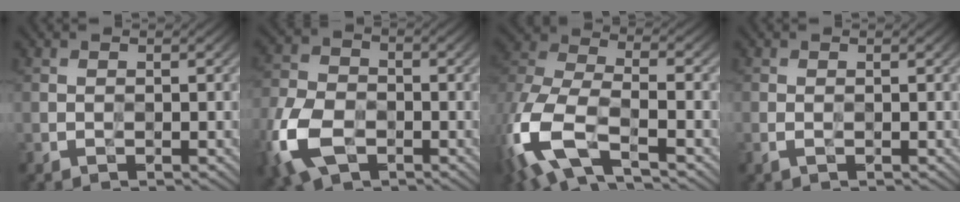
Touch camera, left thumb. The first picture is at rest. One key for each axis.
{"total": 11.3, "fx": -5.0, "fy": 7.1, "fz": 7.3, "tx": -0.204, "ty": -0.025, "tz": -0.109}
{"total": 12.9, "fx": -5.7, "fy": 6.1, "fz": 9.9, "tx": -0.258, "ty": -0.021, "tz": -0.120}
{"total": 0.7, "fx": -0.2, "fy": 0.1, "fz": 0.7, "tx": -0.017, "ty": -0.001, "tz": -0.004}